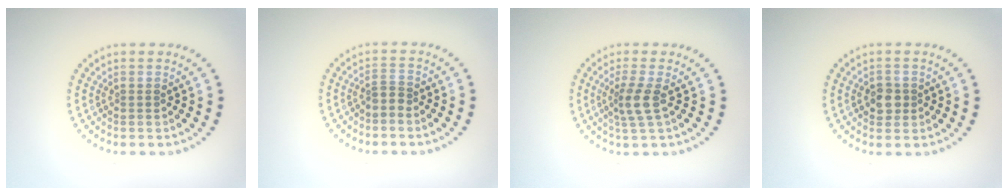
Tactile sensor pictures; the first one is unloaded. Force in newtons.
{"total": 1.3, "press": 0.9, "slide": 1.0}
{"total": 2.4, "press": 1.9, "slide": 1.5}
{"total": 2.0, "press": 1.9, "slide": 0.4}